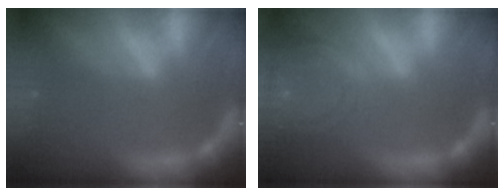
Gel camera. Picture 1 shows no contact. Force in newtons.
{"total": 9.5}